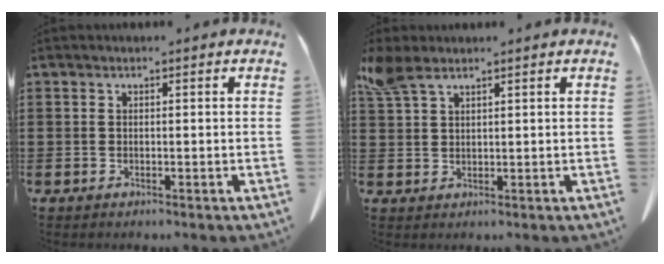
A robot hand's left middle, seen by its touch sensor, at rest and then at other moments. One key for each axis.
{"total": 3.8, "fx": 2.6, "fy": 1.6, "fz": 2.3, "tx": -0.054, "ty": 0.003, "tz": 0.049}